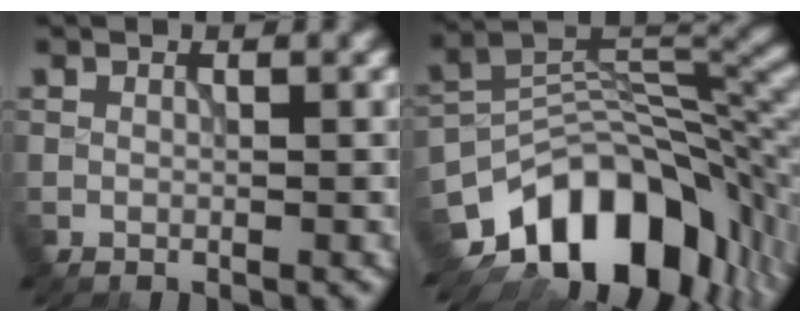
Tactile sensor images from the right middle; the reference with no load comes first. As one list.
[{"total": 13.3, "force": [-7.8, 7.2, 7.9], "torque": [-0.122, 0.006, -0.137]}]